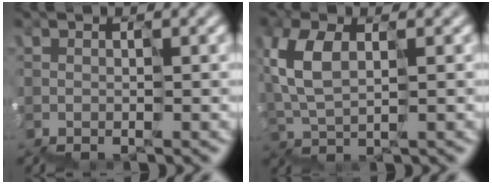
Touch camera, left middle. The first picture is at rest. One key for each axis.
{"total": 3.5, "fx": 1.4, "fy": 1.6, "fz": 2.7, "tx": -0.096, "ty": 0.020, "tz": 0.023}